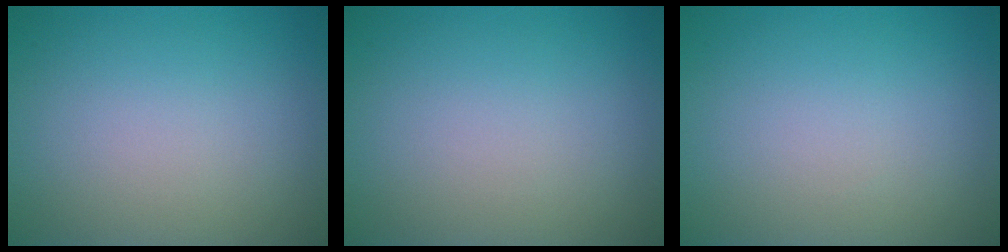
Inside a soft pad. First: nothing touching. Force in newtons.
{"total": 0.0}
{"total": 0.0}